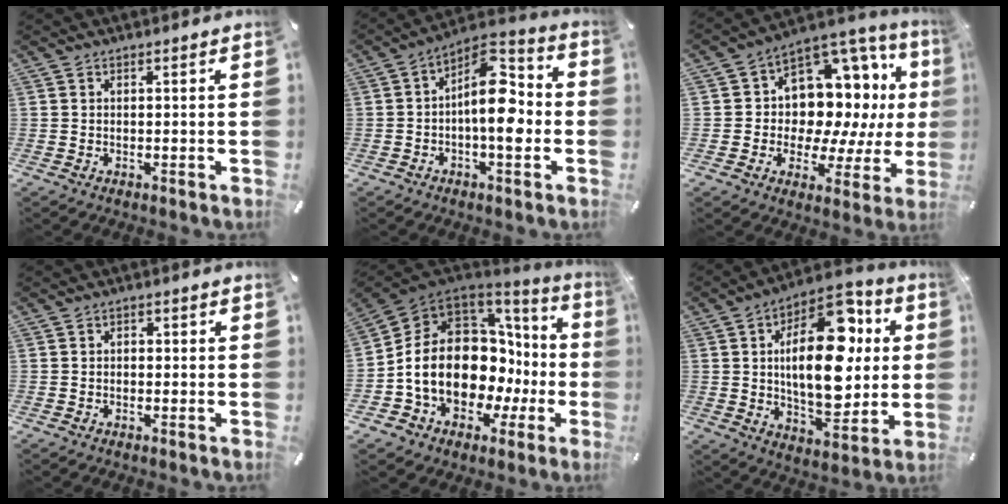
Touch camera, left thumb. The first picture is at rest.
{"total": 12.7, "force": [-1.2, 6.3, 11.0], "torque": [-0.171, -0.009, -0.022]}
{"total": 13.9, "force": [3.9, 10.7, 7.9], "torque": [-0.108, -0.058, 0.077]}
{"total": 1.5, "force": [-0.7, 1.1, 0.7], "torque": [-0.013, 0.007, -0.016]}
{"total": 20.0, "force": [0.0, 14.3, 13.9], "torque": [-0.268, -0.032, 0.019]}
{"total": 23.0, "force": [4.5, 12.3, 18.8], "torque": [-0.301, -0.022, 0.070]}